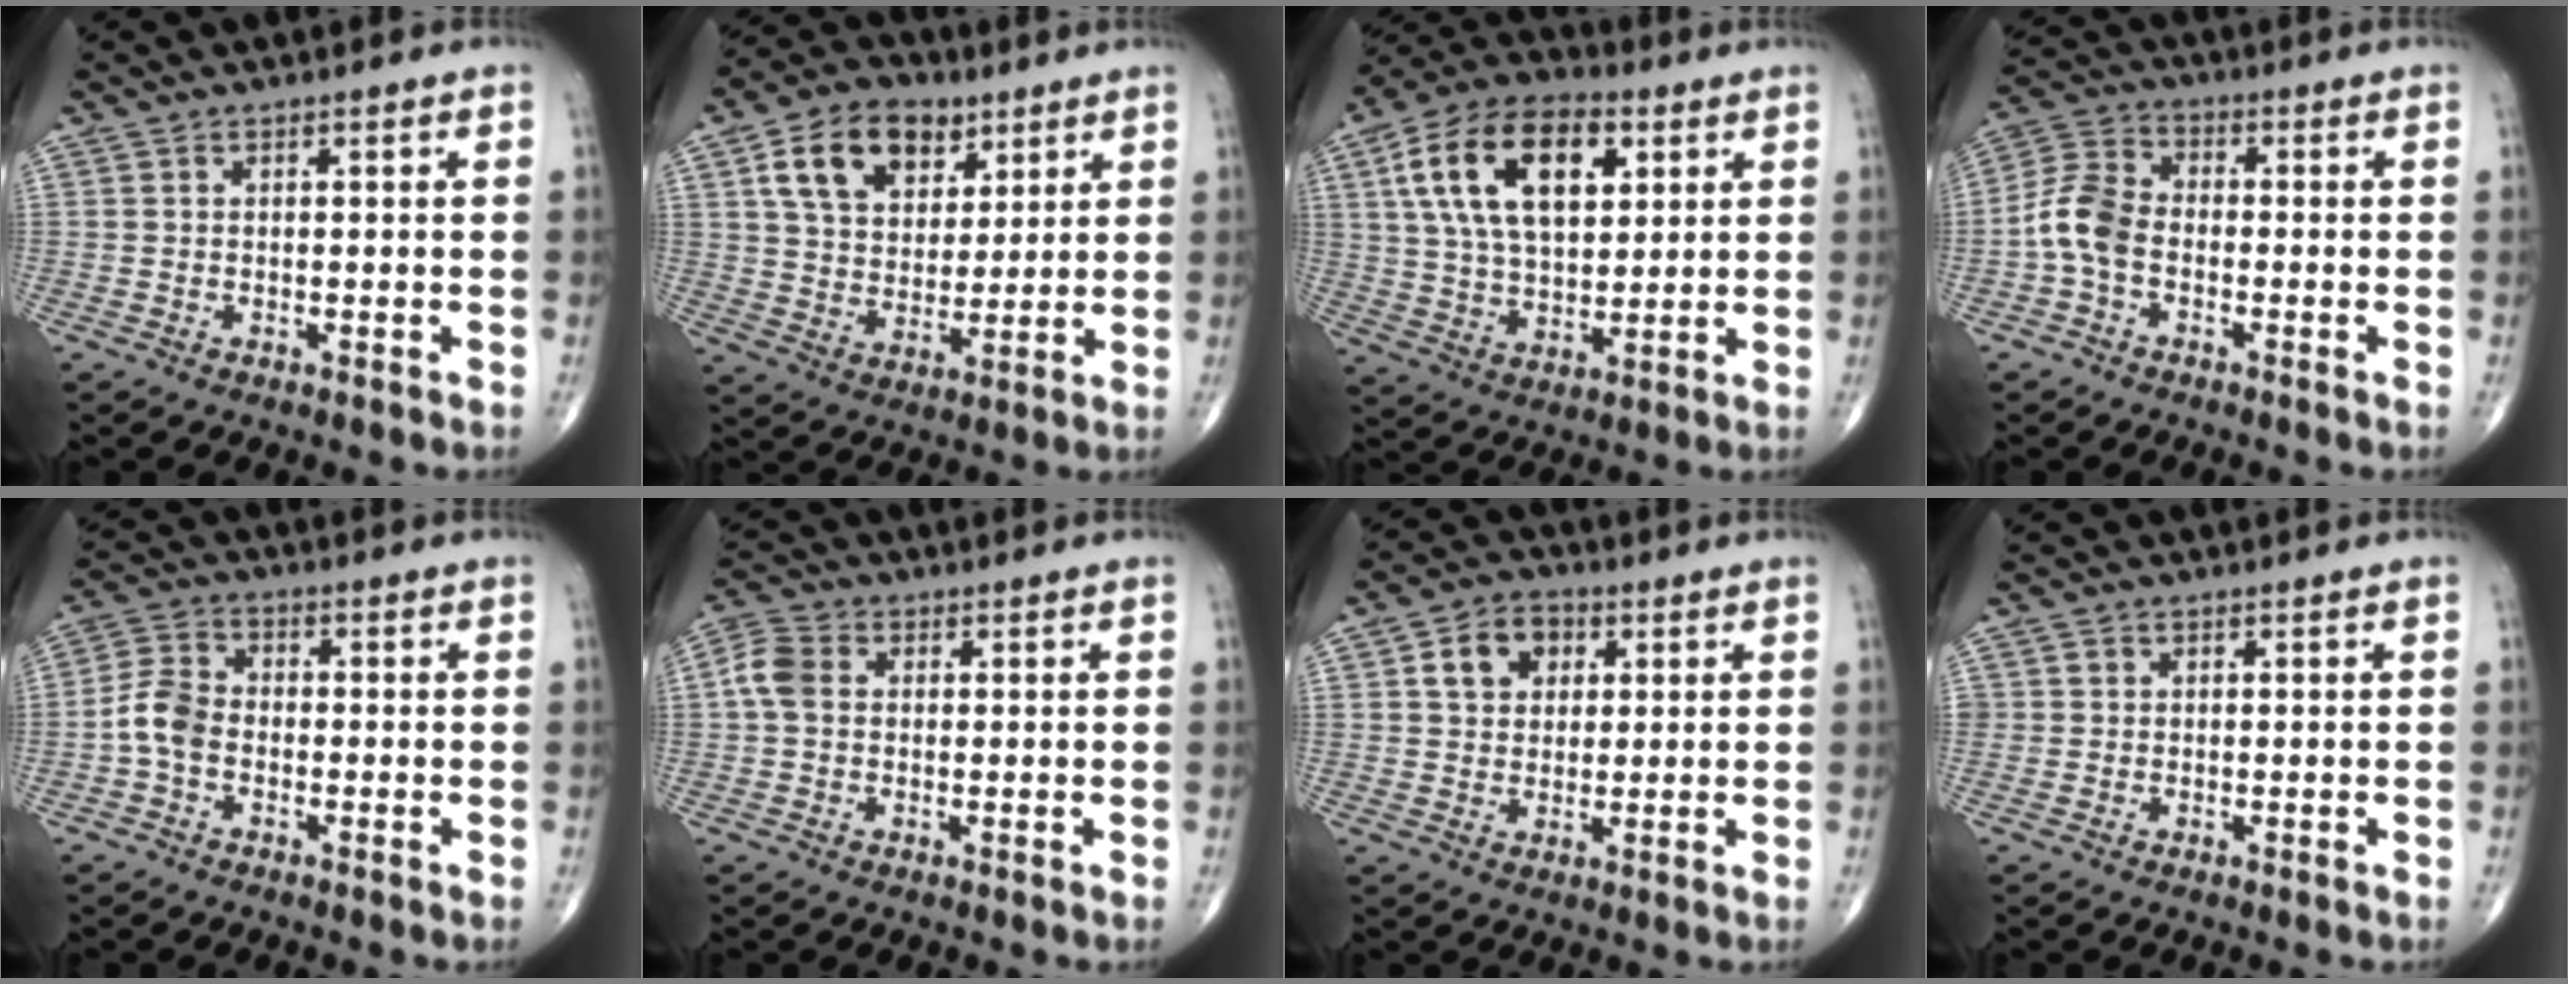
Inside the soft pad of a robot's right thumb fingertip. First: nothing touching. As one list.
[{"total": 15.2, "force": [4.7, 11.7, 8.5], "torque": [-0.110, 0.003, 0.075]}, {"total": 19.4, "force": [6.4, 11.1, 14.5], "torque": [-0.237, -0.003, 0.110]}, {"total": 7.6, "force": [-1.9, 5.0, 5.4], "torque": [-0.107, 0.025, -0.052]}, {"total": 5.9, "force": [-1.7, 4.1, 3.9], "torque": [-0.074, 0.021, -0.047]}, {"total": 5.2, "force": [0.4, 4.0, 3.3], "torque": [-0.073, 0.016, 0.001]}, {"total": 7.6, "force": [2.3, 5.9, 4.2], "torque": [-0.044, 0.003, 0.032]}, {"total": 1.0, "force": [0.1, 1.0, 0.1], "torque": [0.007, 0.003, 0.002]}]